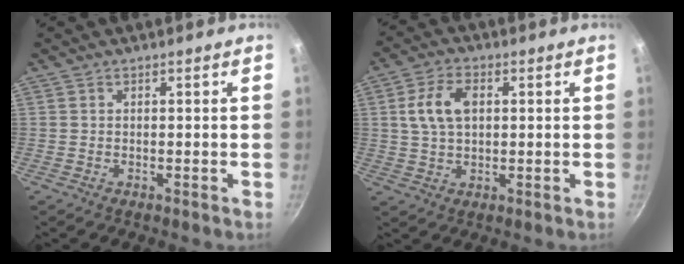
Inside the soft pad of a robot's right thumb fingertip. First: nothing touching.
{"total": 8.0, "force": [1.6, 4.9, 6.1], "torque": [-0.115, 0.008, 0.032]}